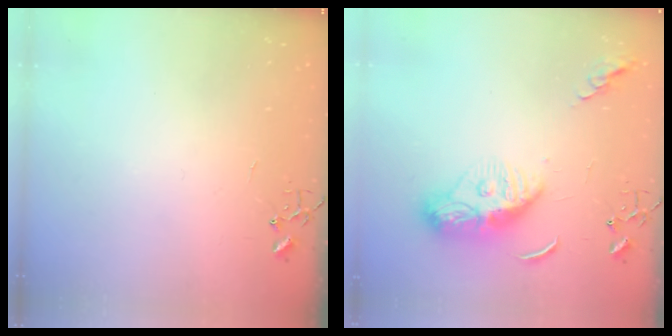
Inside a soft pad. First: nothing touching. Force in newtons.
{"total": 11.6, "press": 11.6, "slide": 1.0}